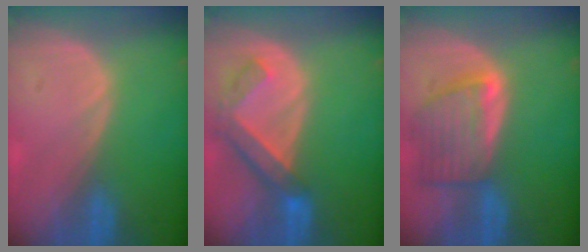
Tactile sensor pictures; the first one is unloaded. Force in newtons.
{"total": 6.6, "press": 5.9, "slide": 3.0}
{"total": 7.8, "press": 7.1, "slide": 3.2}